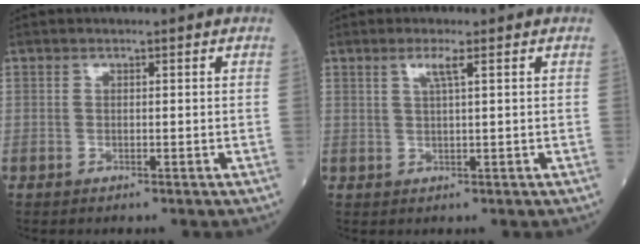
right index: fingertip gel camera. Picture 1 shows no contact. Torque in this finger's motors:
{"motor_torque": [0.39, 0.11, 0.07, 0.02]}